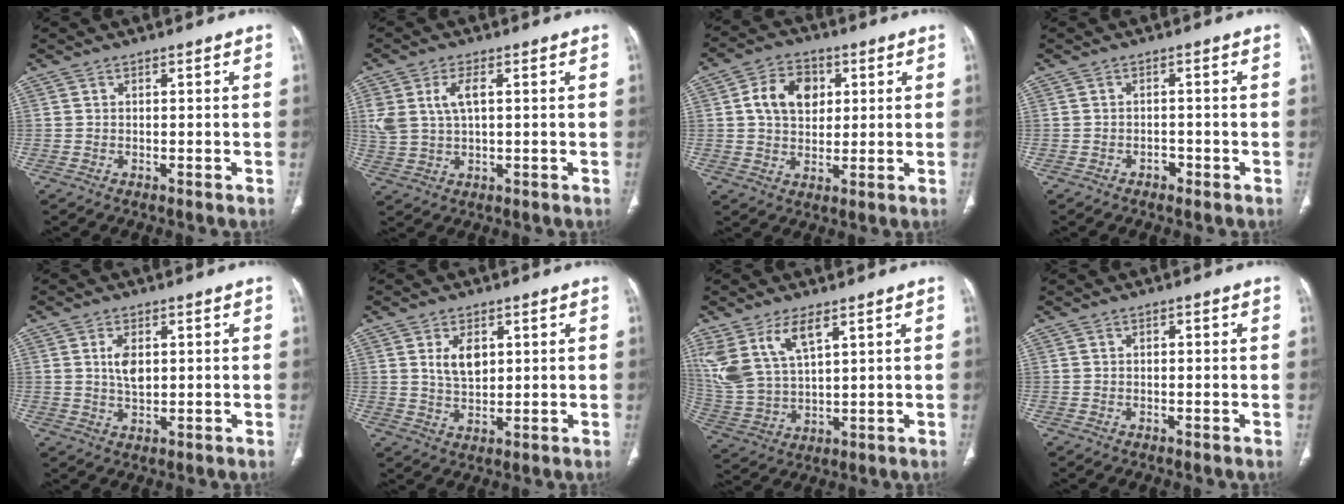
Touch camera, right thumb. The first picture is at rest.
{"total": 6.9, "force": [1.9, 3.3, 5.7], "torque": [-0.130, 0.006, 0.045]}
{"total": 9.6, "force": [2.4, 7.0, 6.2], "torque": [-0.083, 0.001, 0.038]}
{"total": 1.6, "force": [-1.0, 1.0, 0.7], "torque": [-0.008, 0.007, -0.016]}
{"total": 4.6, "force": [1.0, 2.5, 3.7], "torque": [-0.066, -0.006, 0.022]}
{"total": 5.6, "force": [1.8, 3.3, 4.1], "torque": [-0.062, -0.013, 0.039]}
{"total": 12.6, "force": [6.6, 5.6, 9.1], "torque": [-0.196, -0.020, 0.147]}
{"total": 0.9, "force": [0.2, 0.4, 0.7], "torque": [-0.016, 0.003, 0.003]}